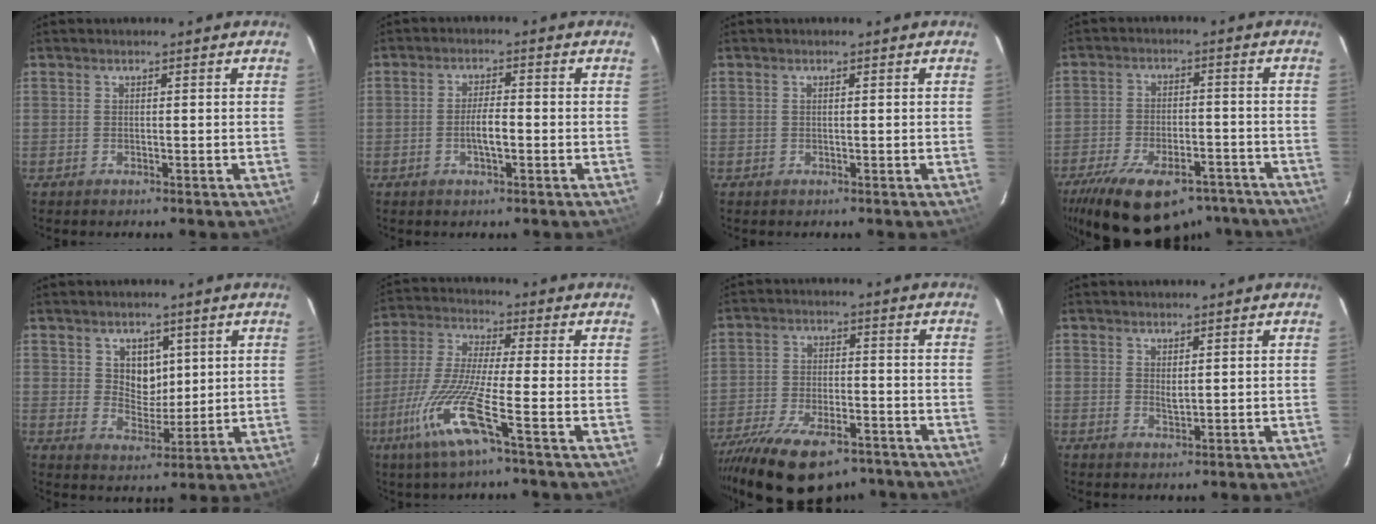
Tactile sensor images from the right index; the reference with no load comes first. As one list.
[{"total": 3.8, "force": [-1.2, 0.9, 3.5], "torque": [-0.067, 0.002, -0.021]}, {"total": 0.0}, {"total": 21.7, "force": [-15.6, 9.6, 11.5], "torque": [-0.229, -0.018, -0.223]}, {"total": 6.2, "force": [2.4, 5.0, 2.8], "torque": [-0.043, 0.002, 0.049]}, {"total": 12.2, "force": [-5.6, -0.1, 10.8], "torque": [-0.243, -0.009, -0.115]}, {"total": 19.1, "force": [-13.8, 8.0, 10.4], "torque": [-0.211, -0.029, -0.214]}, {"total": 1.3, "force": [0.6, 0.6, 1.0], "torque": [-0.018, -0.001, 0.012]}]